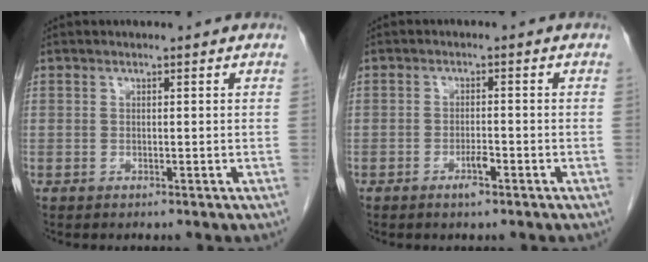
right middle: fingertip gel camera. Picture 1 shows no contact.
{"total": 2.4, "force": [-1.4, 0.4, 1.9], "torque": [-0.032, 0.001, -0.024]}